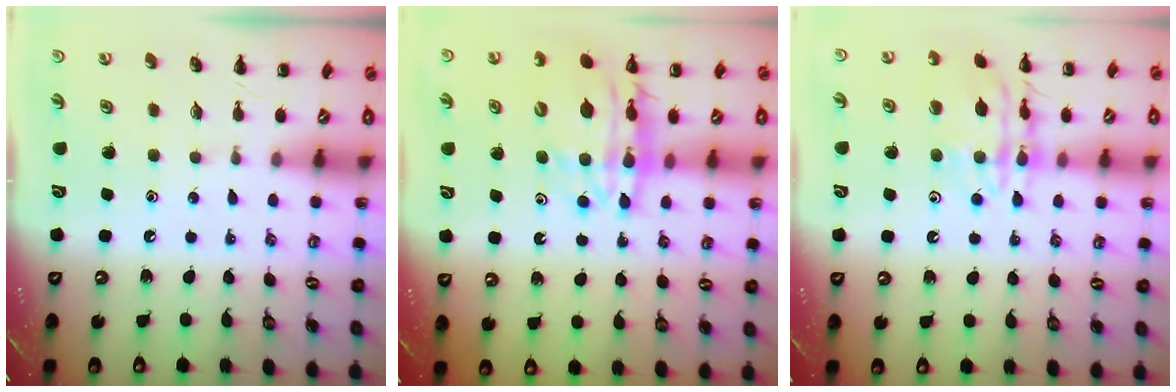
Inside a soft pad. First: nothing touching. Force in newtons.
{"total": 16.8, "press": 16.4, "slide": 4.1}
{"total": 13.8, "press": 13.8, "slide": 1.2}